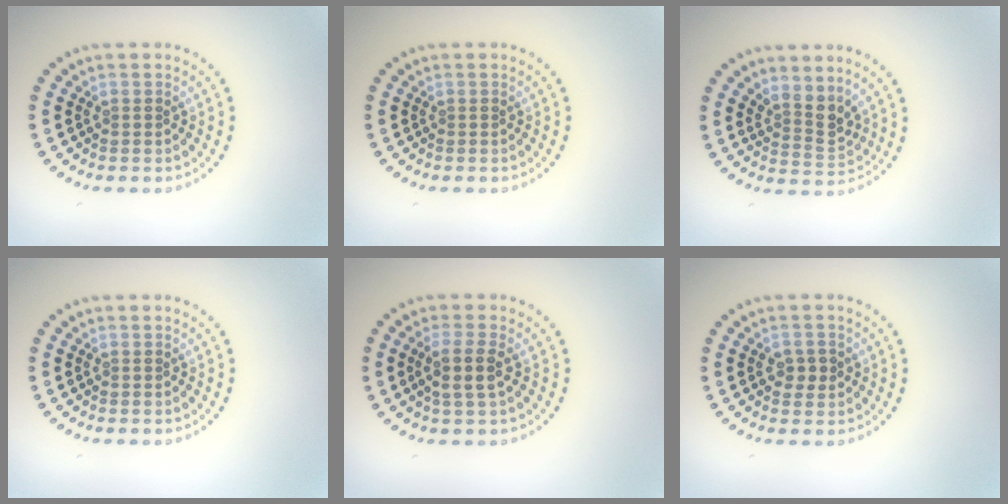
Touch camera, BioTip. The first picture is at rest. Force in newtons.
{"total": 0.0}
{"total": 2.7, "press": 2.0, "slide": 1.8}
{"total": 0.0}
{"total": 2.6, "press": 2.3, "slide": 1.3}
{"total": 1.9, "press": 1.9, "slide": 0.1}